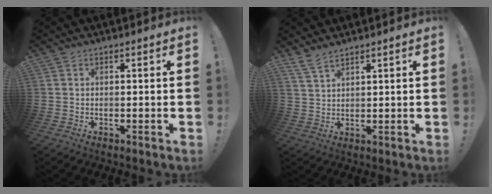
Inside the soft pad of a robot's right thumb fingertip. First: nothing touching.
{"total": 5.0, "force": [4.2, 1.1, 2.3], "torque": [-0.055, -0.021, 0.081]}